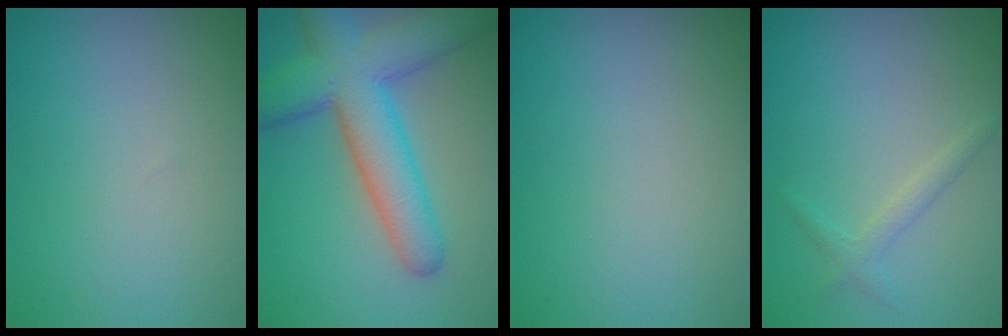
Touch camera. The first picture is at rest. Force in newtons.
{"total": 8.7, "press": 8.7, "slide": 0.2}
{"total": 0.0}
{"total": 1.3, "press": 1.3, "slide": 0.0}